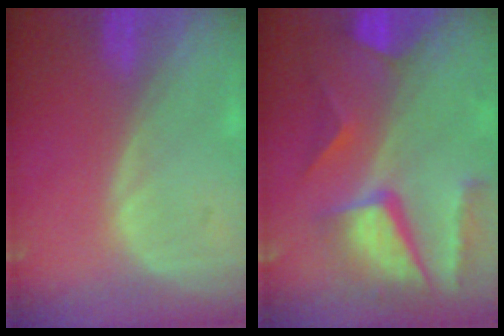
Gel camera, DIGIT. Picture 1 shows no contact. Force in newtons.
{"total": 11.0, "press": 9.0, "slide": 6.3}